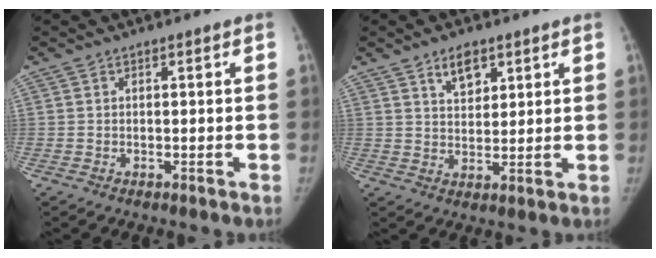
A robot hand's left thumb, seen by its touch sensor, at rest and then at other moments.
{"total": 5.5, "force": [3.3, 3.1, 3.1], "torque": [-0.029, -0.023, 0.058]}